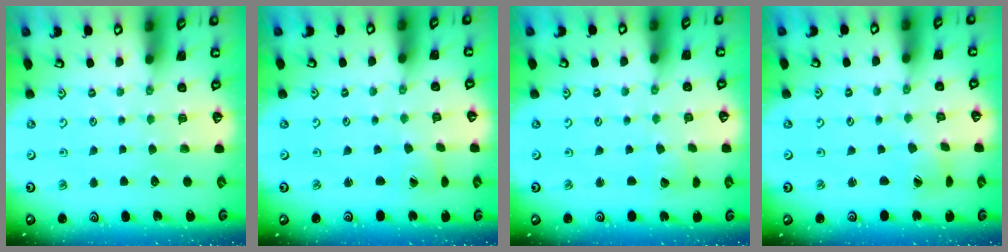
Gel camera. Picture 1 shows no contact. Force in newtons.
{"total": 0.5, "press": 0.5, "slide": 0.1}
{"total": 1.4, "press": 1.4, "slide": 0.2}
{"total": 2.2, "press": 2.2, "slide": 0.1}